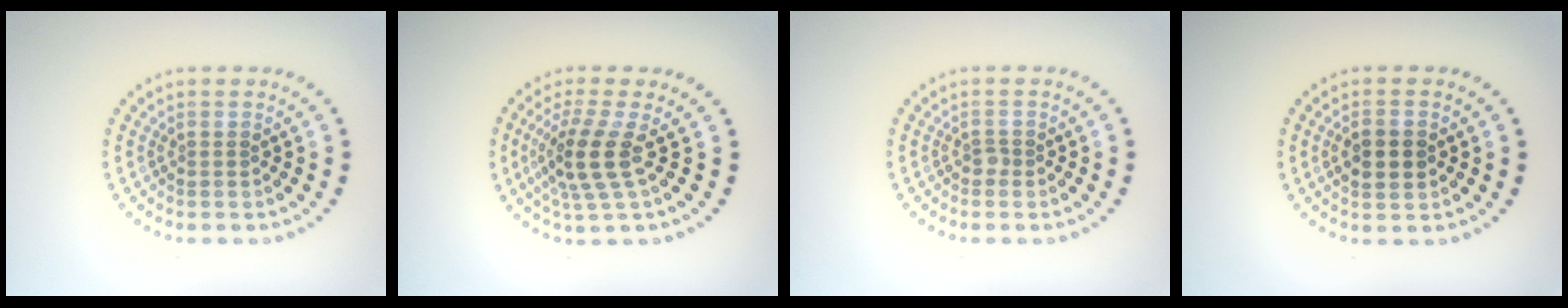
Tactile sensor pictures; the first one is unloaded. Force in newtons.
{"total": 3.9, "press": 3.0, "slide": 2.5}
{"total": 0.7, "press": 0.5, "slide": 0.5}
{"total": 2.7, "press": 2.7, "slide": 0.2}